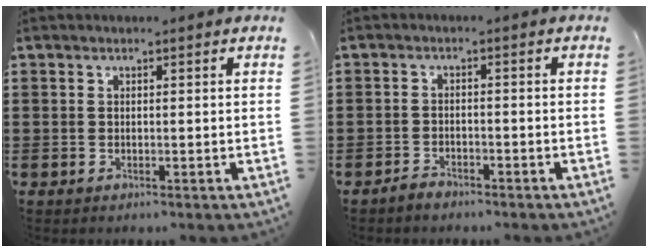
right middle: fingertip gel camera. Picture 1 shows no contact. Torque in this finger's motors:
{"motor_torque": [1.17, 0.16, 0.16, 0.03]}